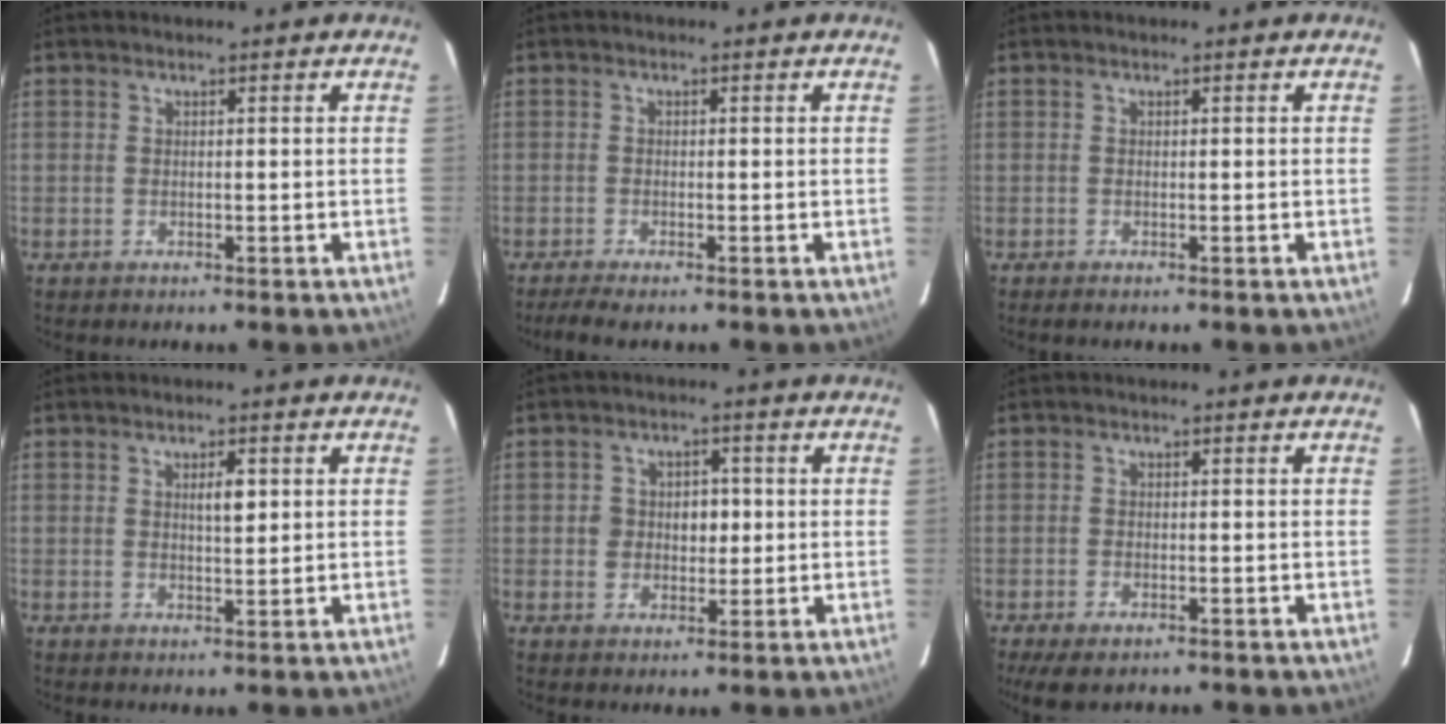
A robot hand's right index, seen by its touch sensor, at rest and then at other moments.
{"total": 3.6, "force": [-2.8, 0.4, 2.1], "torque": [-0.036, -0.009, -0.045]}
{"total": 0.7, "force": [-0.6, 0.0, 0.4], "torque": [-0.009, -0.002, -0.010]}
{"total": 2.7, "force": [0.9, 0.7, 2.4], "torque": [-0.041, 0.000, 0.015]}
{"total": 5.0, "force": [0.3, 3.8, 3.1], "torque": [-0.037, 0.015, 0.010]}
{"total": 4.4, "force": [-3.0, 1.9, 2.6], "torque": [-0.049, -0.010, -0.046]}